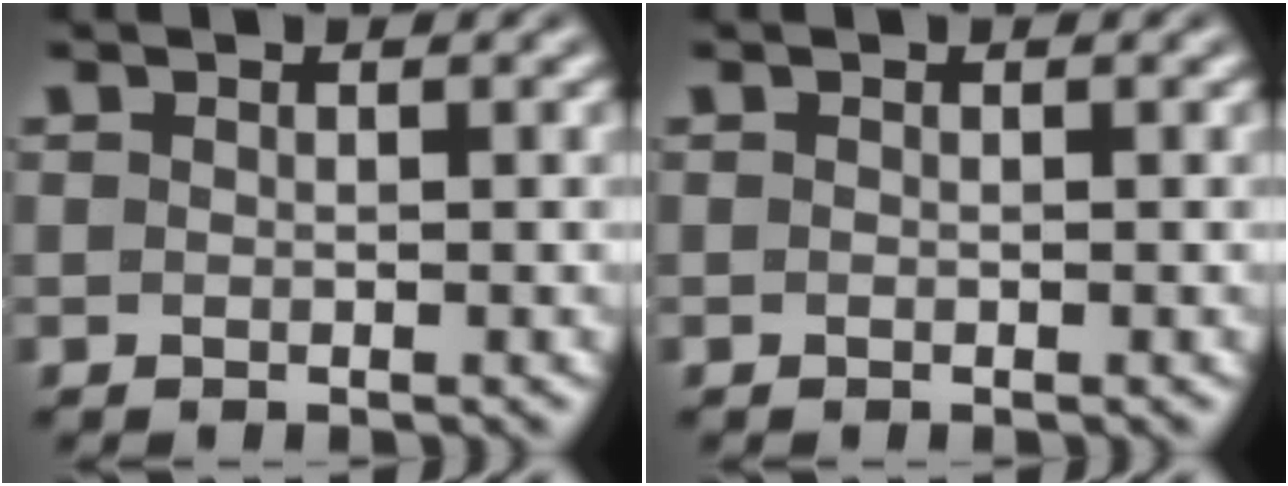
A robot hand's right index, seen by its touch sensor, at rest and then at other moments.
{"total": 0.0}